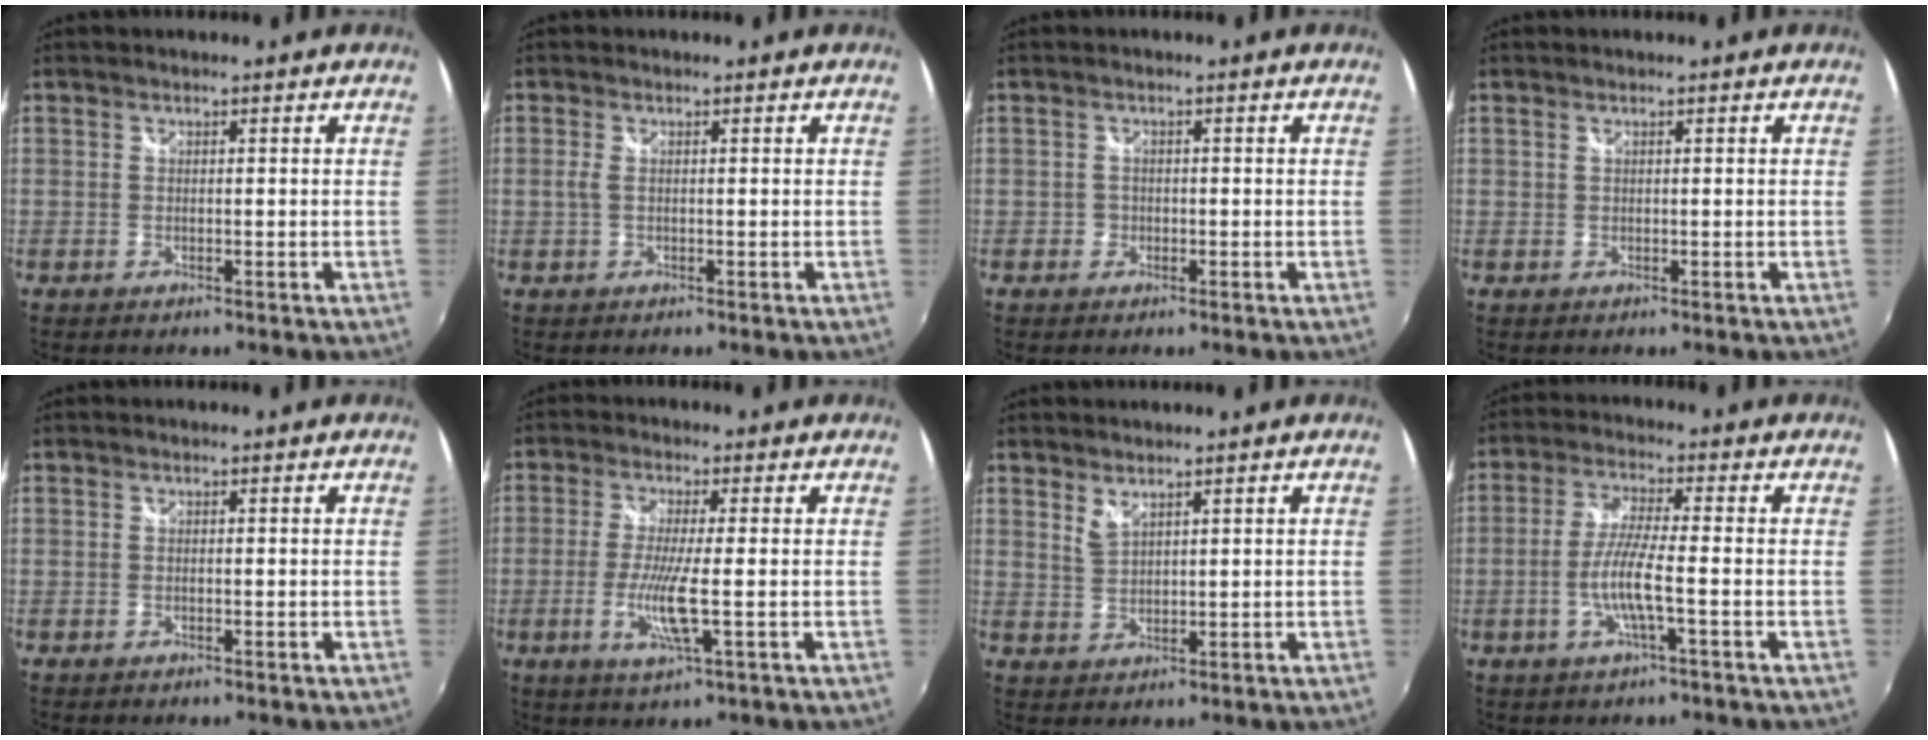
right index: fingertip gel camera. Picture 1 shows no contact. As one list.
[{"total": 1.3, "force": [0.0, 0.4, 1.3], "torque": [-0.027, 0.001, -0.002]}, {"total": 1.4, "force": [-0.6, 1.3, 0.1], "torque": [-0.001, 0.001, -0.009]}, {"total": 0.0}, {"total": 0.0}, {"total": 6.9, "force": [-1.6, -0.1, 6.7], "torque": [-0.136, -0.014, -0.034]}, {"total": 2.3, "force": [1.9, 0.6, 1.1], "torque": [-0.020, -0.001, 0.035]}, {"total": 6.7, "force": [-2.1, 0.0, 6.3], "torque": [-0.134, -0.002, -0.041]}]